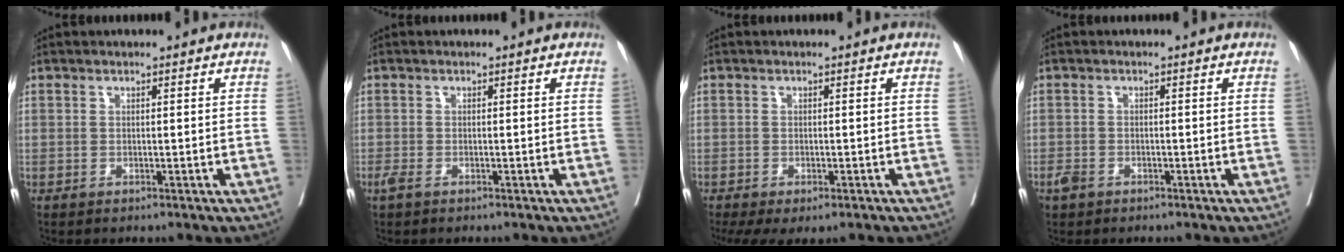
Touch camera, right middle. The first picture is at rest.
{"total": 1.1, "force": [-0.7, 0.4, 0.8], "torque": [-0.023, -0.004, -0.013]}
{"total": 7.0, "force": [-4.9, 2.7, 4.1], "torque": [-0.067, -0.011, -0.075]}
{"total": 1.8, "force": [-1.1, 1.1, 0.7], "torque": [-0.020, 0.001, -0.017]}